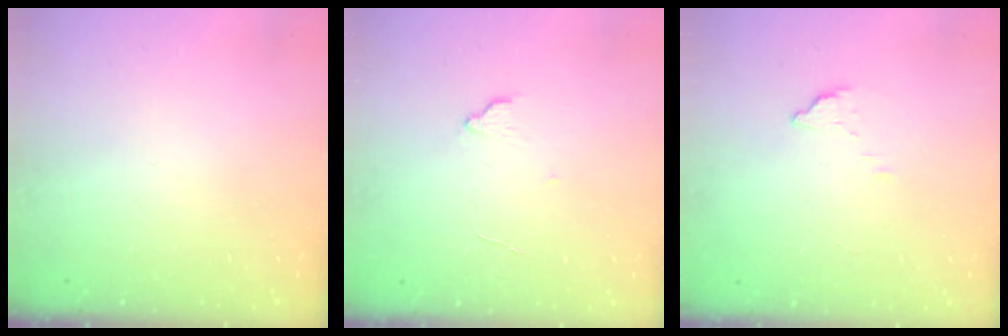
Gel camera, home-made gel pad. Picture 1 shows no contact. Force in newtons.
{"total": 3.8, "press": 3.7, "slide": 0.4}
{"total": 2.3, "press": 2.3, "slide": 0.1}